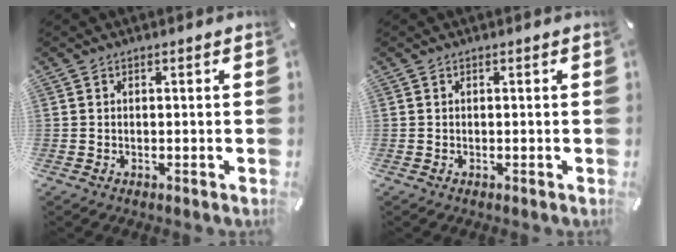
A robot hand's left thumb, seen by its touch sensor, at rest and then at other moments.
{"total": 0.0}